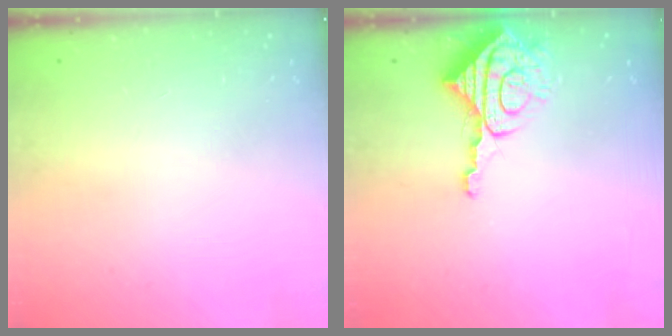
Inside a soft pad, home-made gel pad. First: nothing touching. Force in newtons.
{"total": 9.6, "press": 9.5, "slide": 0.9}